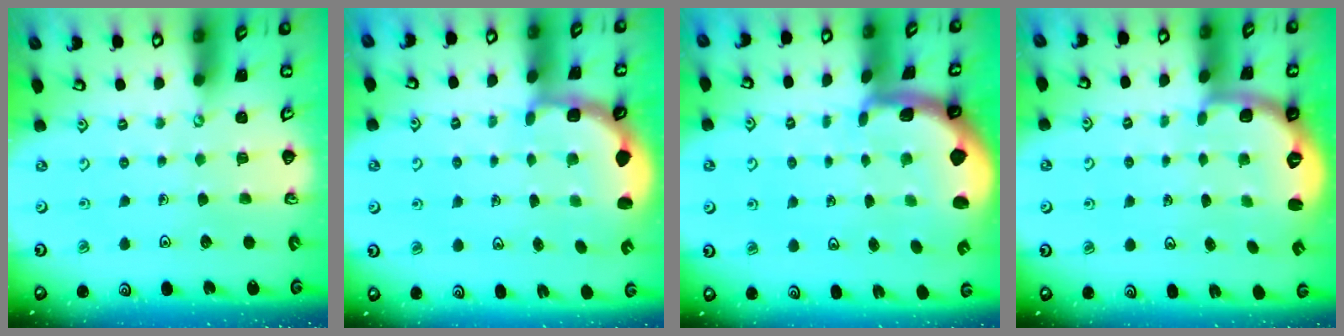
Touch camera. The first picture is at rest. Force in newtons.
{"total": 2.5, "press": 2.2, "slide": 1.2}
{"total": 1.7, "press": 1.7, "slide": 0.4}
{"total": 2.7, "press": 1.7, "slide": 2.1}